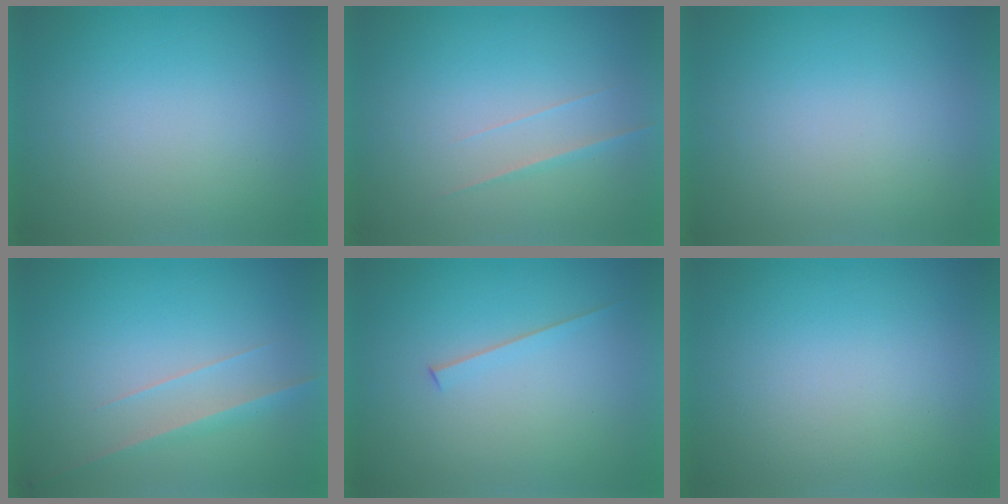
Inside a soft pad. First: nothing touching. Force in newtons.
{"total": 1.5}
{"total": 1.4}
{"total": 2.8}
{"total": 1.5}
{"total": 0.0}